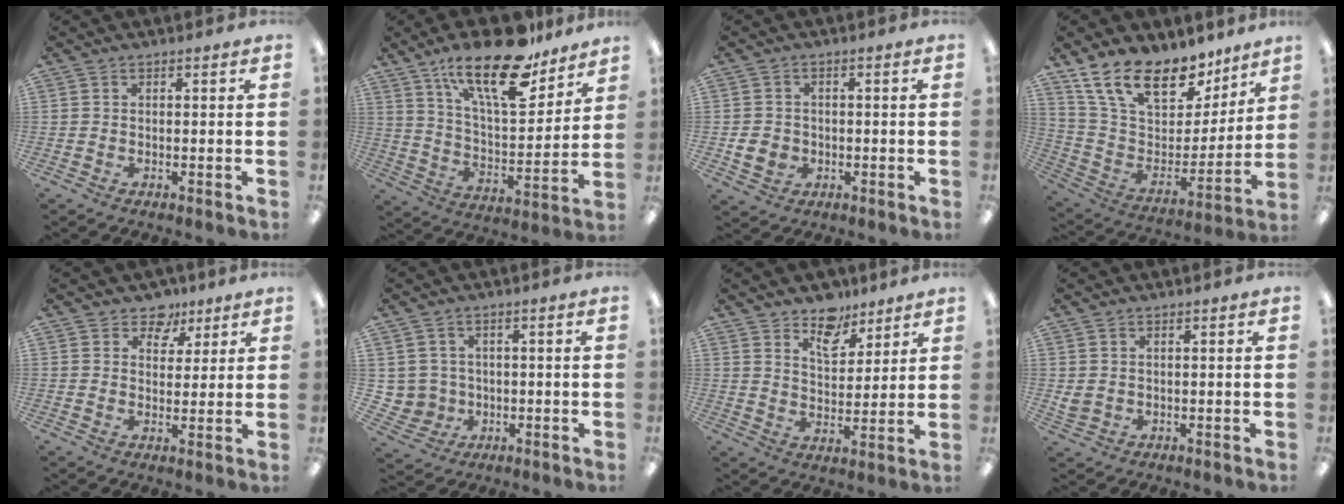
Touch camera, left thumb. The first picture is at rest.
{"total": 22.2, "force": [15.2, 8.1, 14.0], "torque": [-0.225, -0.090, 0.256]}
{"total": 4.7, "force": [-1.0, 4.2, 2.0], "torque": [-0.032, 0.004, -0.018]}
{"total": 19.9, "force": [14.2, 9.4, 10.3], "torque": [-0.197, -0.089, 0.260]}
{"total": 7.4, "force": [5.1, 4.9, 1.9], "torque": [-0.019, -0.029, 0.091]}
{"total": 5.1, "force": [0.8, 5.1, 0.3], "torque": [-0.017, 0.001, 0.023]}
{"total": 9.3, "force": [7.1, 5.0, 3.2], "torque": [-0.033, -0.044, 0.128]}
{"total": 2.6, "force": [1.2, 2.0, 1.1], "torque": [-0.022, 0.002, 0.023]}